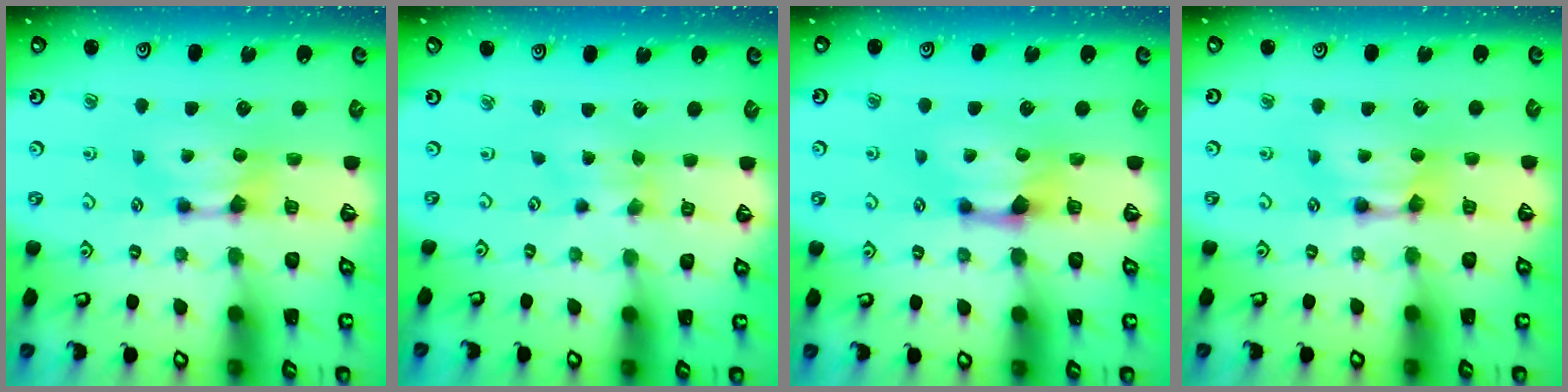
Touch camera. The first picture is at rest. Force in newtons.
{"total": 1.7, "press": 1.3, "slide": 1.0}
{"total": 1.2, "press": 0.3, "slide": 1.2}
{"total": 1.9, "press": 1.9, "slide": 0.1}